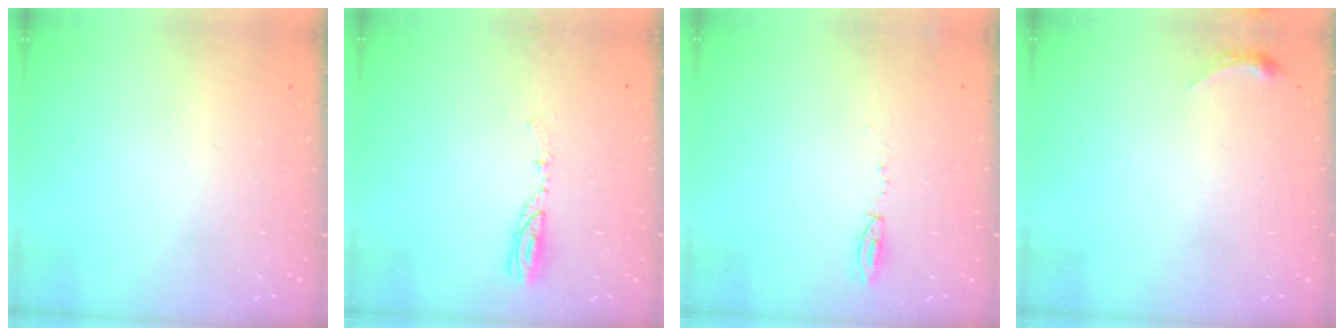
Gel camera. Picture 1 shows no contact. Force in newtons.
{"total": 4.8, "press": 4.7, "slide": 1.0}
{"total": 3.9, "press": 3.8, "slide": 0.9}
{"total": 3.9, "press": 3.8, "slide": 0.7}